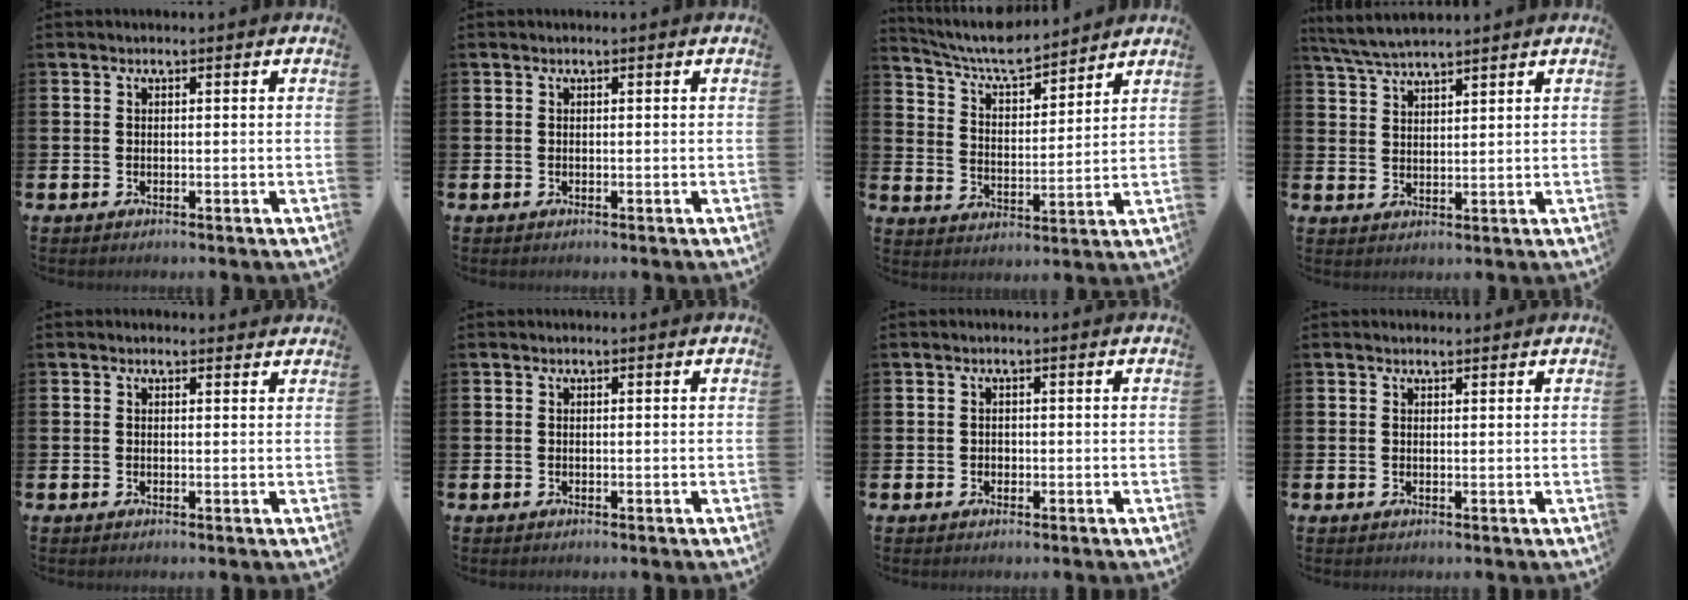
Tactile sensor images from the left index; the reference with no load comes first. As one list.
[{"total": 0.0}, {"total": 7.2, "force": [6.7, 1.1, 2.3], "torque": [-0.073, -0.039, 0.118]}, {"total": 4.7, "force": [4.5, 0.2, 1.2], "torque": [-0.038, -0.015, 0.082]}, {"total": 0.7, "force": [0.6, 0.3, 0.2], "torque": [0.009, -0.002, 0.008]}, {"total": 0.0}, {"total": 0.7, "force": [-0.1, 0.7, 0.2], "torque": [-0.003, 0.005, -0.004]}, {"total": 0.8, "force": [0.8, 0.3, 0.2], "torque": [0.007, -0.002, 0.011]}]